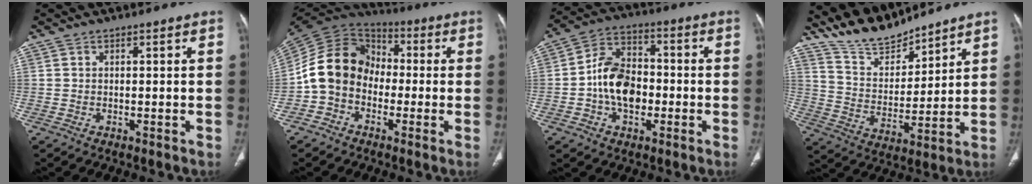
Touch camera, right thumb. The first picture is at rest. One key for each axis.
{"total": 13.8, "fx": -2.4, "fy": 11.2, "fz": 7.7, "tx": -0.131, "ty": 0.047, "tz": -0.060}
{"total": 11.8, "fx": -2.0, "fy": 8.2, "fz": 8.2, "tx": -0.119, "ty": 0.032, "tz": -0.044}
{"total": 11.4, "fx": 10.6, "fy": 3.1, "fz": 2.8, "tx": -0.034, "ty": -0.063, "tz": 0.213}